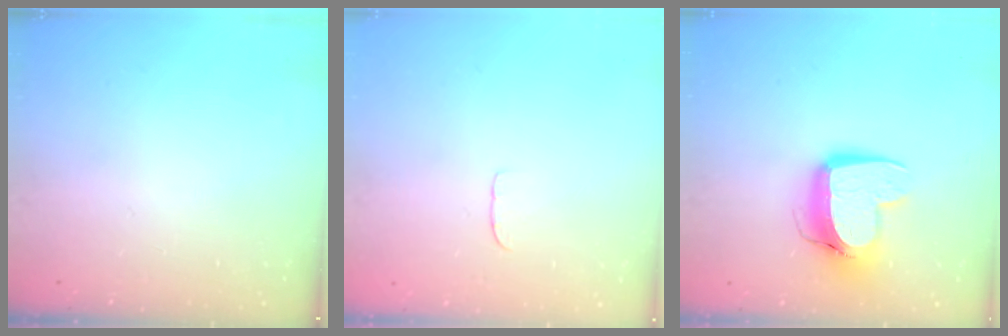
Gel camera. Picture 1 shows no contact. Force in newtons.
{"total": 3.1, "press": 3.1, "slide": 0.2}
{"total": 12.9, "press": 12.9, "slide": 1.2}